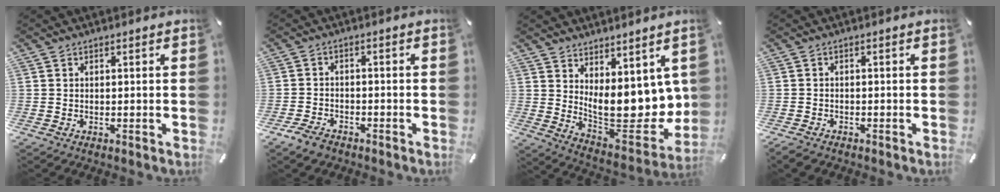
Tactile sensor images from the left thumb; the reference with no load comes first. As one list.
[{"total": 3.7, "force": [-2.9, 2.0, 1.2], "torque": [-0.032, 0.014, -0.058]}, {"total": 13.0, "force": [4.1, 7.9, 9.4], "torque": [-0.126, -0.064, 0.087]}, {"total": 1.6, "force": [-1.4, 0.6, 0.4], "torque": [-0.015, 0.003, -0.032]}]